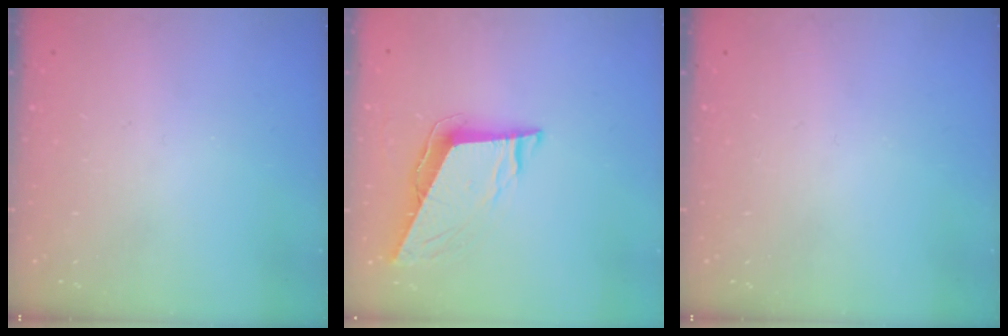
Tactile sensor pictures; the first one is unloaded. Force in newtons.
{"total": 9.7, "press": 9.7, "slide": 1.2}
{"total": 0.0}